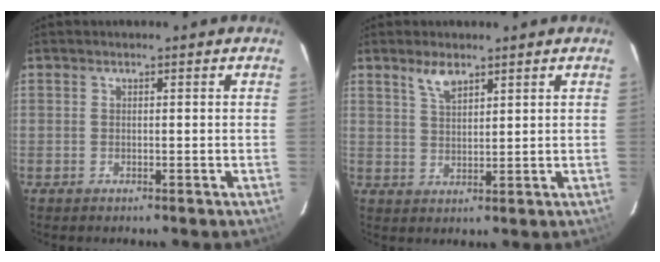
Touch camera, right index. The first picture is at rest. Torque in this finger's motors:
{"motor_torque": [0.57, 0.44, 0.09, 0.04]}